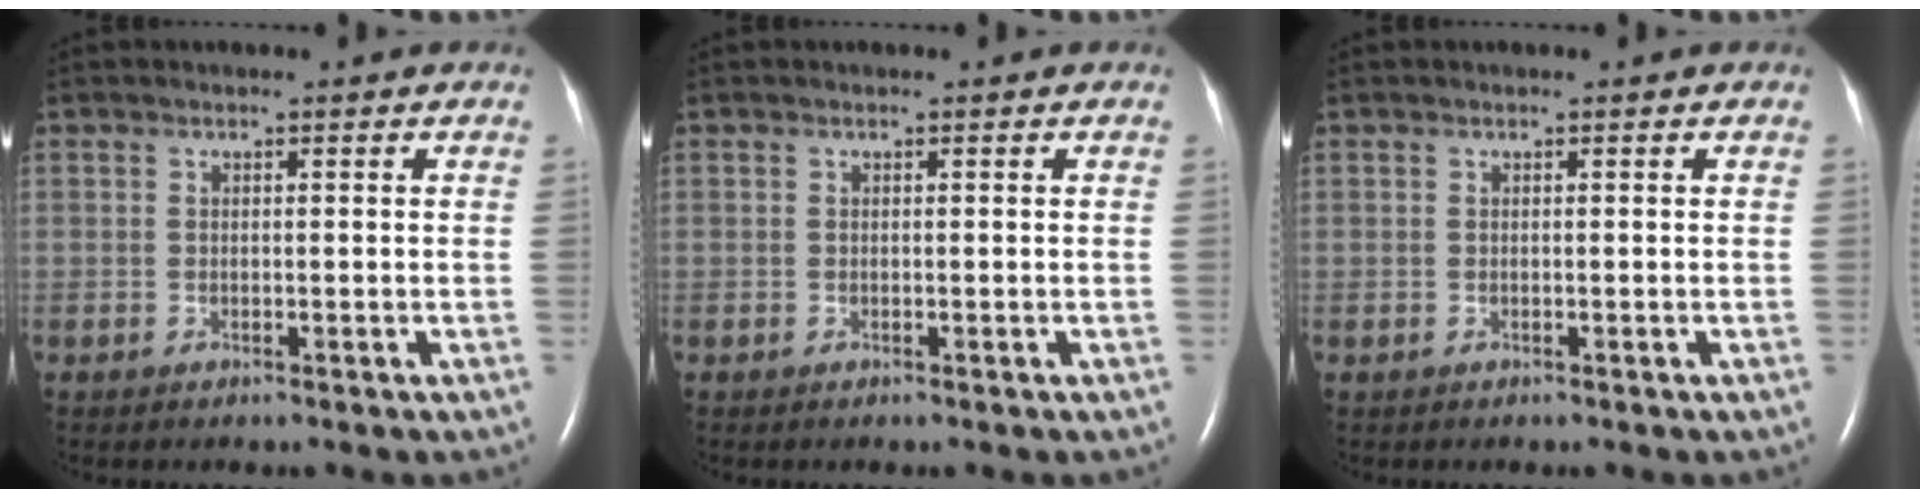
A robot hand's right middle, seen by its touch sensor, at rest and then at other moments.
{"total": 0.0}
{"total": 0.0}